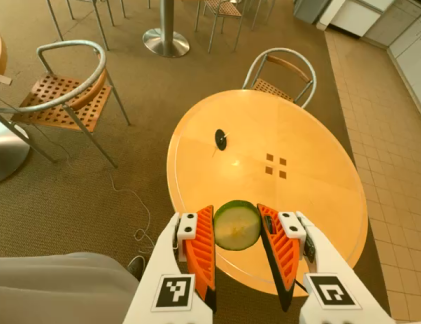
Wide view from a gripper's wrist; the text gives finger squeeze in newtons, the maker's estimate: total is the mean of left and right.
{"total": 10.1, "left": 10.9, "right": 9.3}